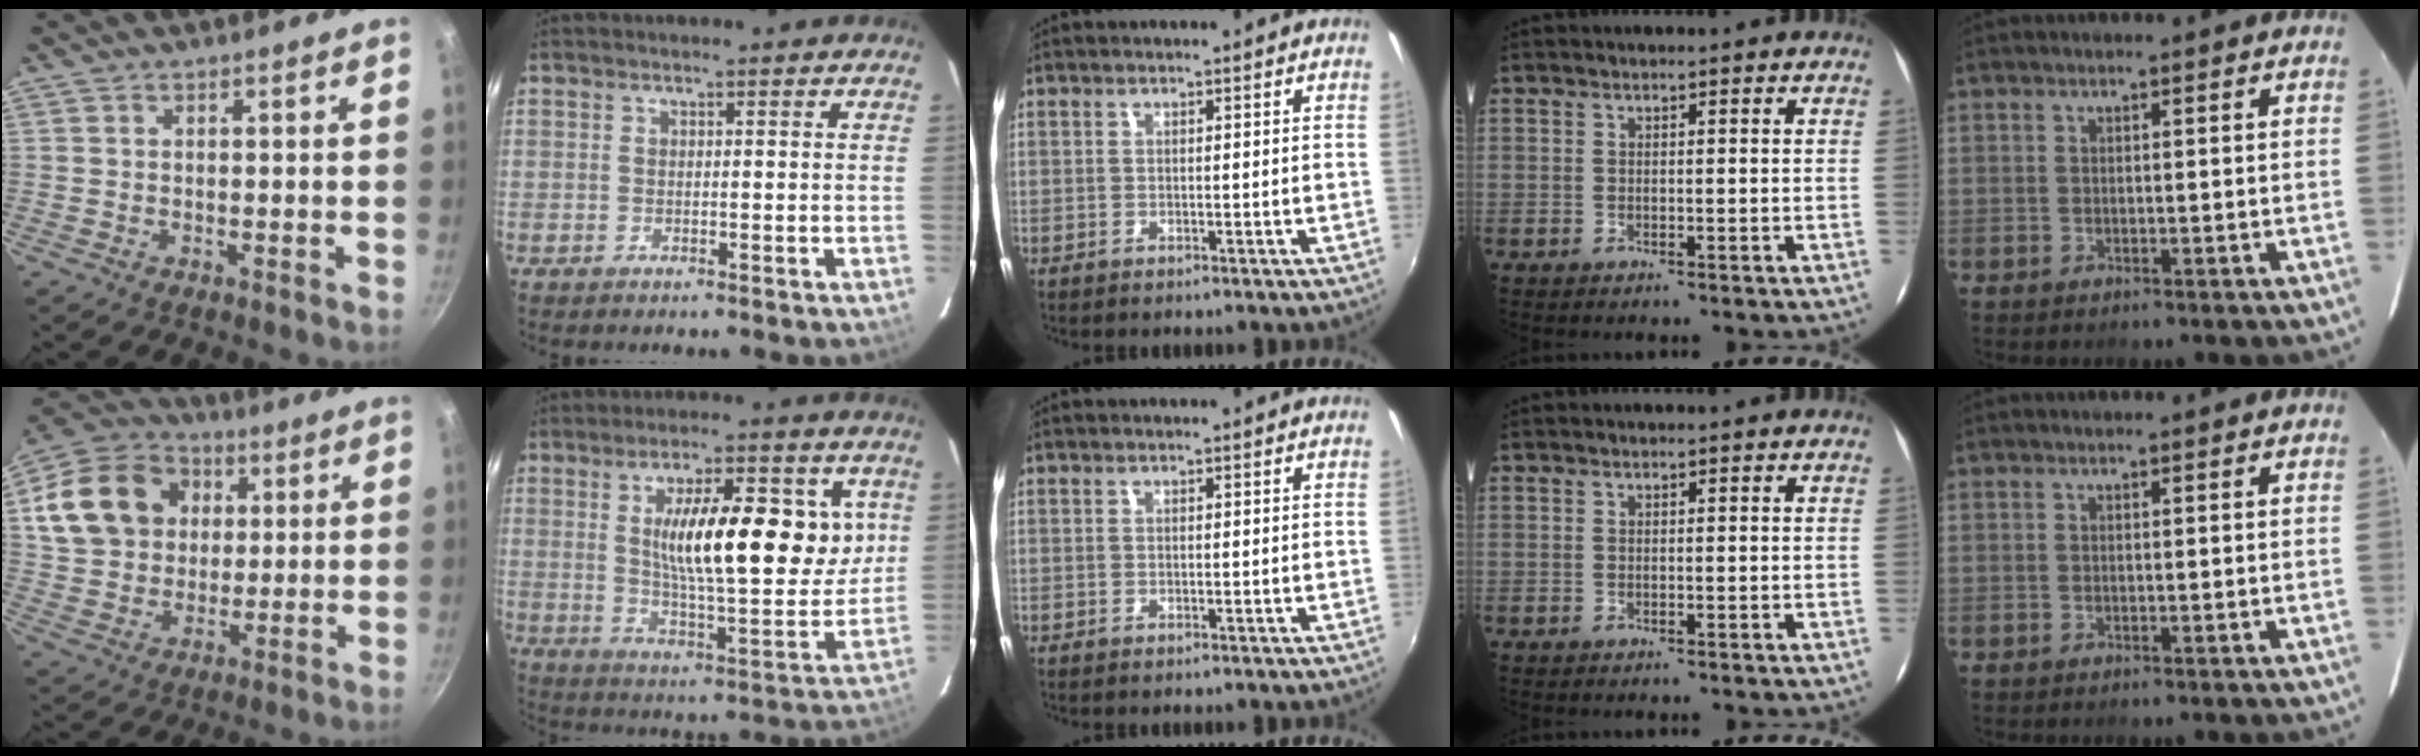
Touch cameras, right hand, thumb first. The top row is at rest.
{"thumb": {"total": 19.1, "force": [4.7, 15.3, 10.4], "torque": [-0.174, 0.020, 0.081]}, "index": {"total": 17.3, "force": [5.2, 5.4, 15.6], "torque": [-0.243, 0.000, 0.083]}}